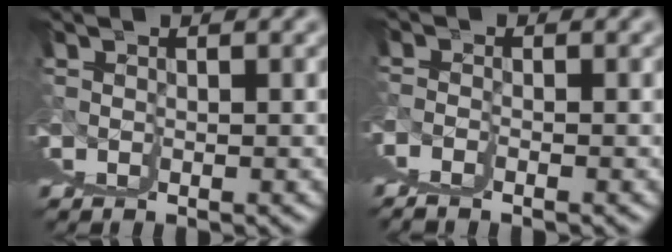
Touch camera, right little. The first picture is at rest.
{"total": 1.1, "force": [0.0, -0.8, 0.8], "torque": [-0.007, 0.010, 0.003]}